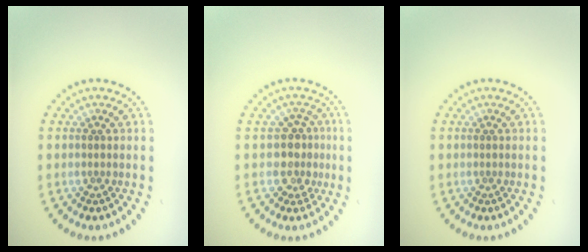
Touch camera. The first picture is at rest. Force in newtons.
{"total": 2.6, "press": 2.1, "slide": 1.5}
{"total": 0.0}